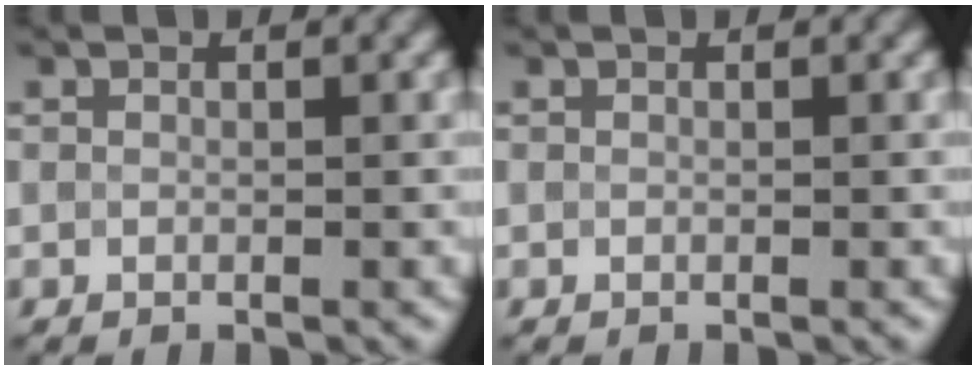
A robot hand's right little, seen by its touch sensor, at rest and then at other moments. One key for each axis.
{"total": 0.0}